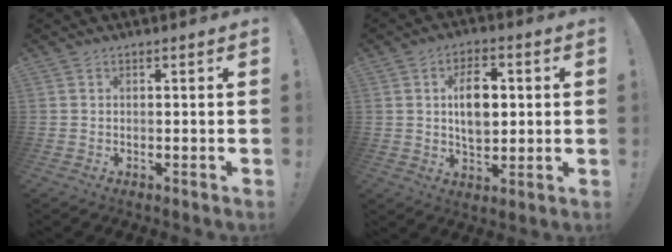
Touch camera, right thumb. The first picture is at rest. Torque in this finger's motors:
{"motor_torque": [-0.09, 0.49, 0.07, 0.12, 0.06]}